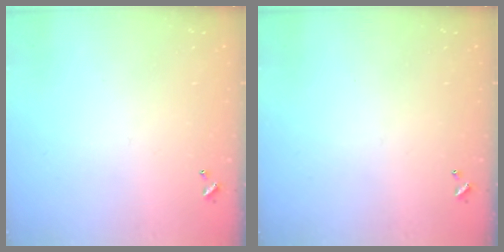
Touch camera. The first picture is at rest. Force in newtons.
{"total": 0.0}